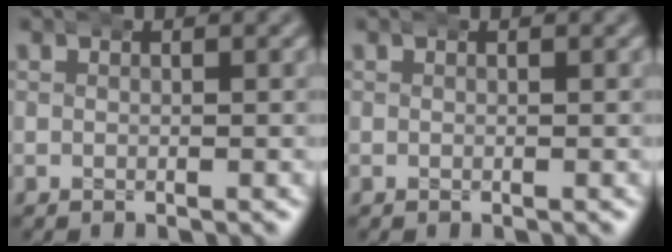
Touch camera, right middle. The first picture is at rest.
{"total": 0.0}